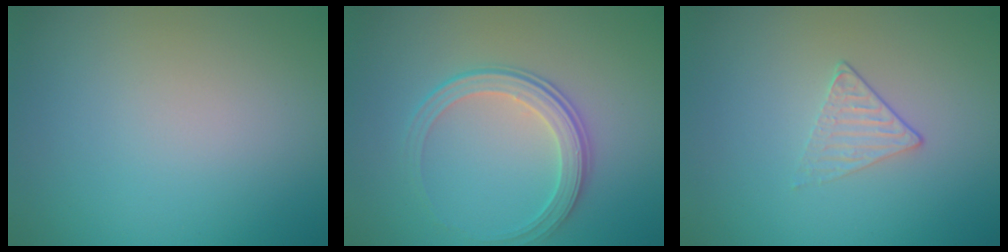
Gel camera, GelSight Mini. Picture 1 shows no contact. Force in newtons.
{"total": 3.5, "press": 2.9, "slide": 1.9}
{"total": 1.3, "press": 0.9, "slide": 0.9}